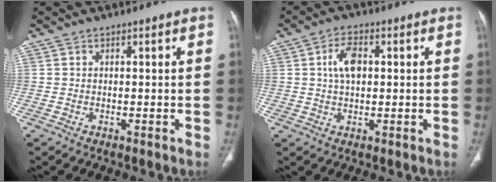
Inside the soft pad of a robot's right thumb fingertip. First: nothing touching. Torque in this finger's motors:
{"motor_torque": [0.19, 0.18, 0.53, 0.17, 0.02]}